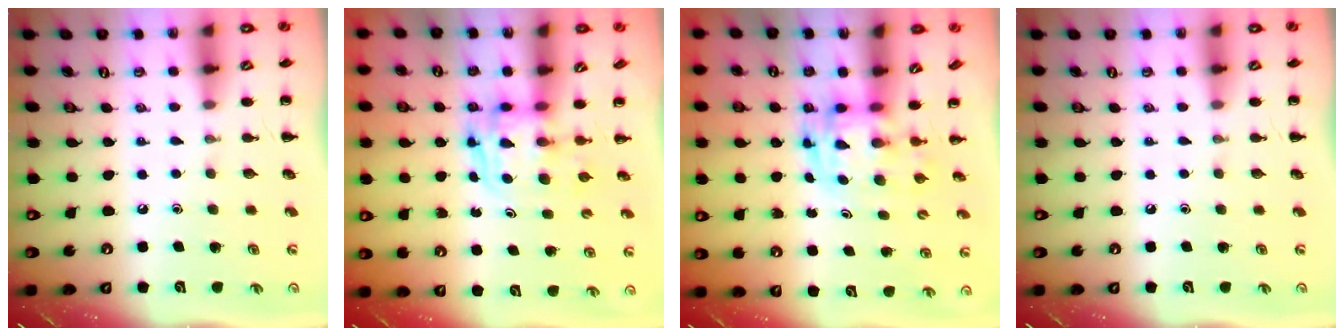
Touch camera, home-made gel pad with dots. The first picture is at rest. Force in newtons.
{"total": 2.8, "press": 2.8, "slide": 0.2}
{"total": 2.8, "press": 2.8, "slide": 0.6}
{"total": 0.0}